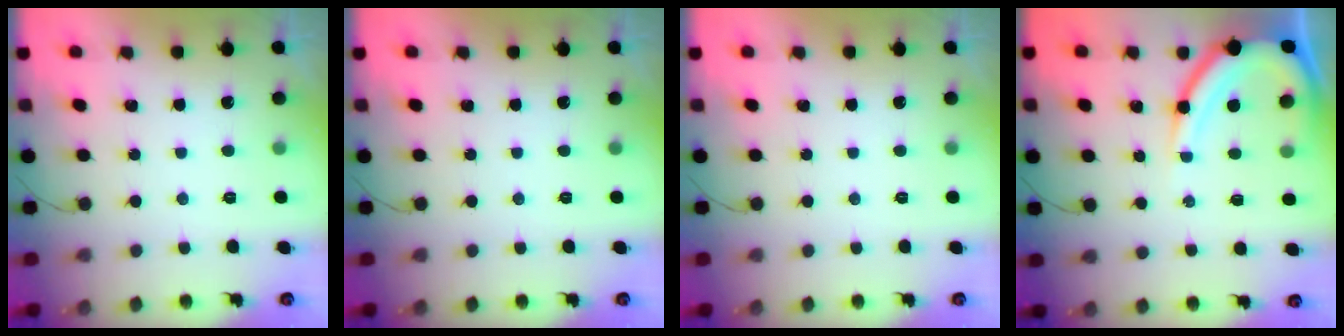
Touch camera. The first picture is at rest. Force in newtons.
{"total": 0.0}
{"total": 0.0}
{"total": 13.1, "press": 13.1, "slide": 1.2}